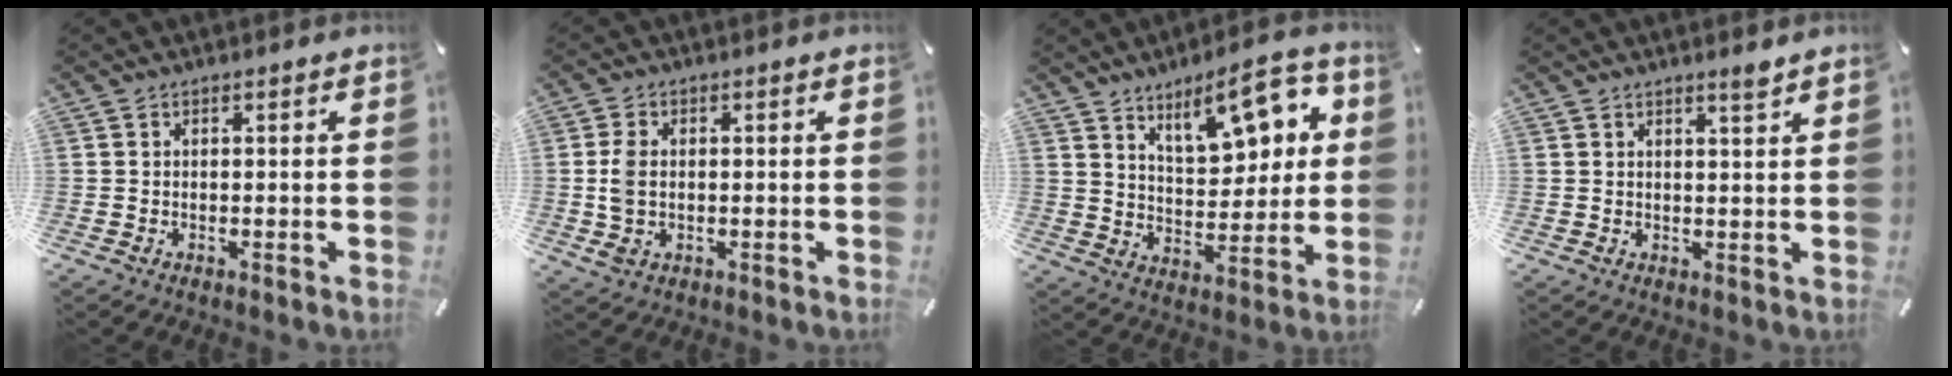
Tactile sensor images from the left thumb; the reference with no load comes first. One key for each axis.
{"total": 5.9, "fx": -0.1, "fy": 4.0, "fz": 4.4, "tx": -0.107, "ty": 0.001, "tz": -0.005}
{"total": 14.1, "fx": 8.7, "fy": 6.4, "fz": 9.1, "tx": -0.119, "ty": -0.044, "tz": 0.147}
{"total": 2.3, "fx": 2.0, "fy": 0.0, "fz": 1.2, "tx": -0.019, "ty": -0.011, "tz": 0.034}